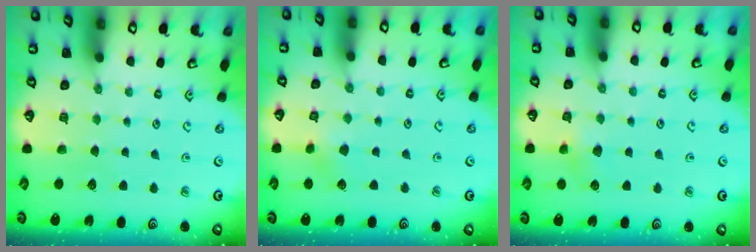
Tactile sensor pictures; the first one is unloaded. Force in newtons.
{"total": 3.4, "press": 3.4, "slide": 0.3}
{"total": 3.3, "press": 3.2, "slide": 0.9}